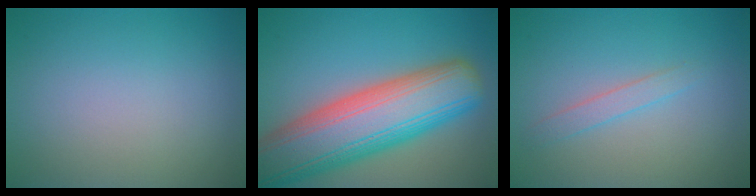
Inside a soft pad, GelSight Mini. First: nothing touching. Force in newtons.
{"total": 12.9, "press": 12.9, "slide": 0.8}
{"total": 1.3, "press": 1.3, "slide": 0.0}